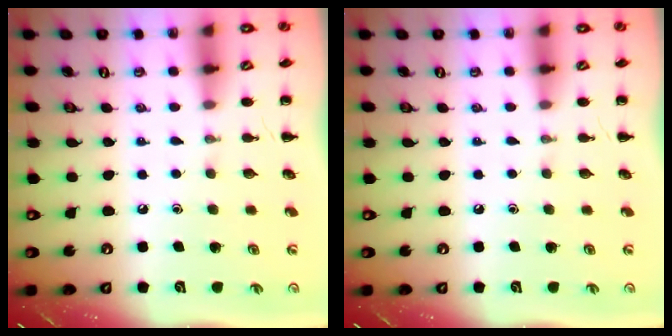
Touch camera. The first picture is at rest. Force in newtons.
{"total": 0.0}